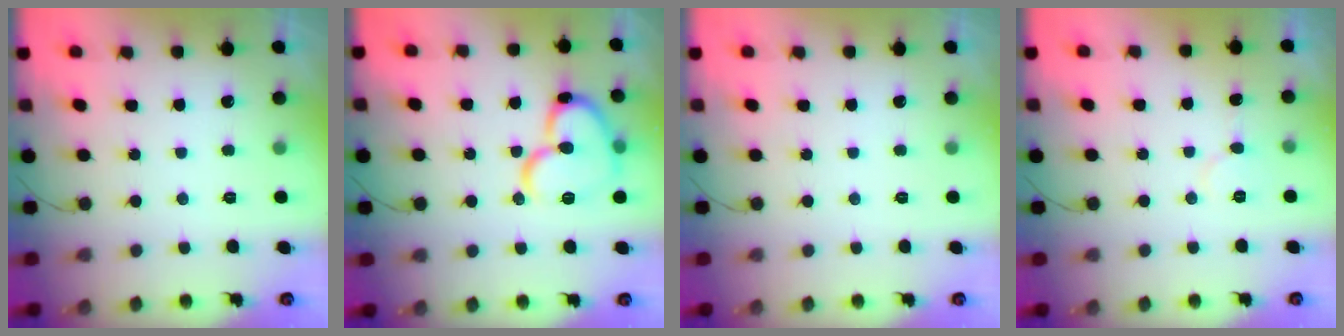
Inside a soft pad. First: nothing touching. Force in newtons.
{"total": 16.4, "press": 16.3, "slide": 2.1}
{"total": 0.0}
{"total": 4.6, "press": 4.5, "slide": 0.5}